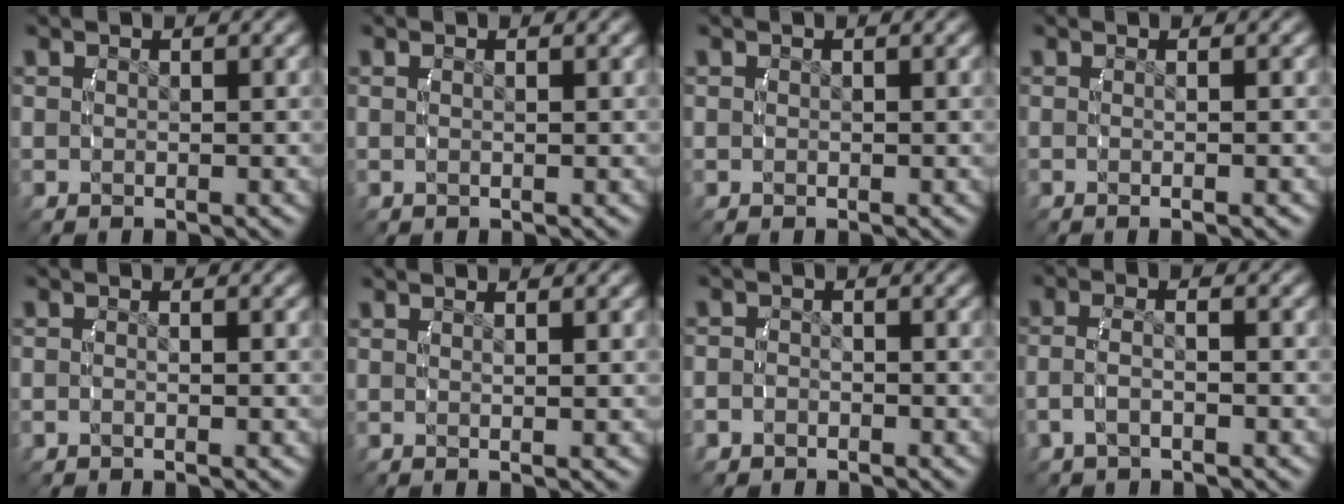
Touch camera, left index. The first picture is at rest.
{"total": 0.6, "force": [0.0, -0.2, 0.6], "torque": [-0.013, 0.004, -0.001]}
{"total": 0.0}
{"total": 1.3, "force": [-0.7, -0.4, 1.1], "torque": [-0.019, 0.004, -0.013]}
{"total": 1.2, "force": [-0.6, 0.7, 0.7], "torque": [-0.016, 0.007, -0.016]}
{"total": 0.9, "force": [0.3, -0.7, 0.5], "torque": [-0.014, 0.000, 0.005]}
{"total": 2.0, "force": [-1.4, 1.4, 0.1], "torque": [-0.015, -0.008, -0.025]}
{"total": 2.5, "force": [-1.1, 0.8, 2.1], "torque": [-0.053, -0.005, -0.017]}